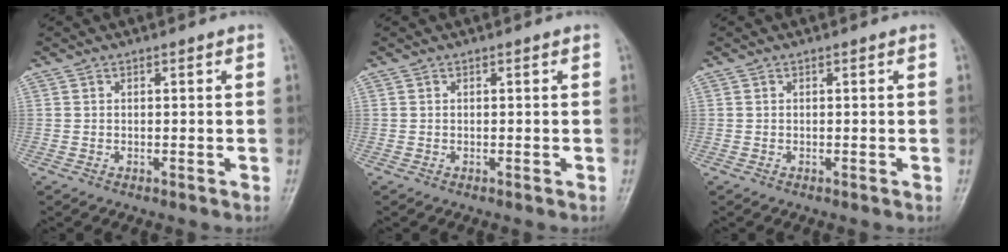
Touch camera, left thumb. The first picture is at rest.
{"total": 0.0}
{"total": 0.0}